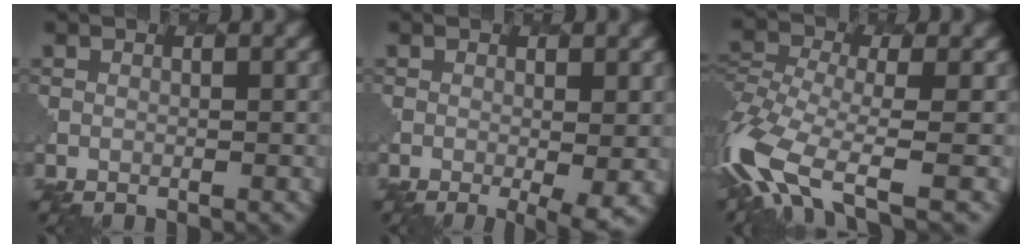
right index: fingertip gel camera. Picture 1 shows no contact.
{"total": 3.7, "force": [-0.7, 0.9, 3.5], "torque": [-0.054, -0.015, -0.005]}
{"total": 9.2, "force": [-4.7, 3.9, 6.9], "torque": [-0.149, -0.016, -0.098]}